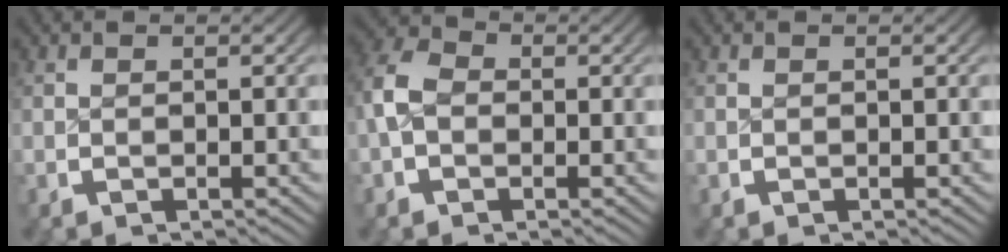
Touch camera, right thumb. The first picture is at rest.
{"total": 3.6, "force": [-0.2, 2.9, 2.3], "torque": [-0.060, -0.009, -0.004]}
{"total": 0.0}